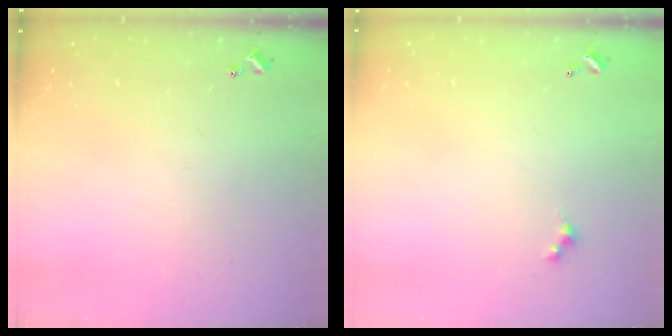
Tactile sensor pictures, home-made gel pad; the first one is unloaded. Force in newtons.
{"total": 1.5, "press": 1.4, "slide": 0.3}